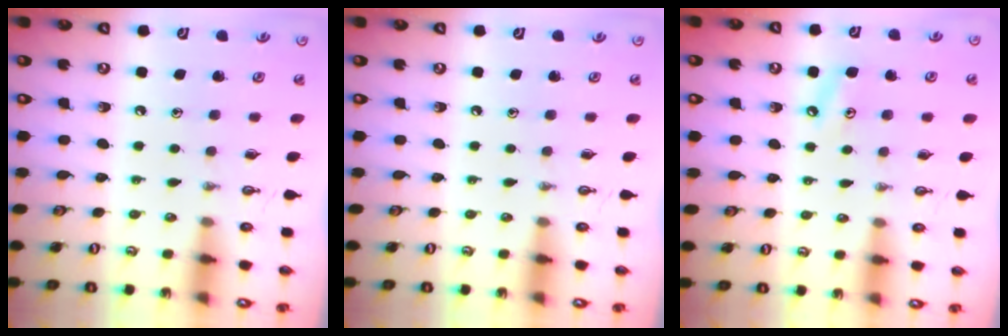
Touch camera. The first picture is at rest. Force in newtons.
{"total": 0.0}
{"total": 4.4, "press": 4.4, "slide": 0.7}